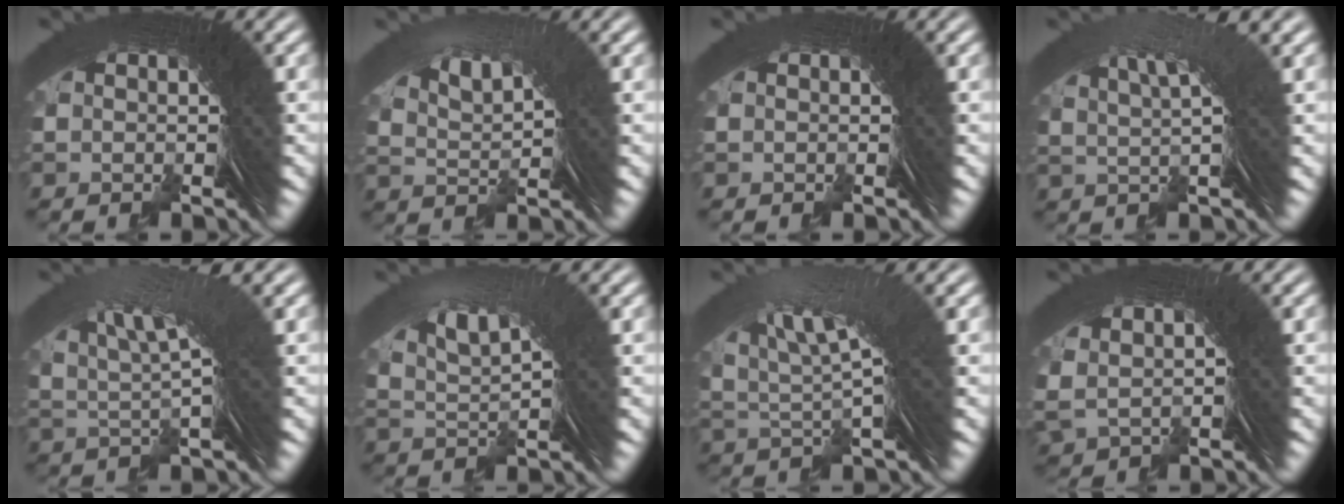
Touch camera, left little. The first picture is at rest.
{"total": 2.5, "force": [1.8, -0.7, 1.6], "torque": [-0.024, 0.008, 0.039]}
{"total": 0.0}
{"total": 4.3, "force": [2.4, -0.5, 3.6], "torque": [-0.036, 0.019, 0.040]}
{"total": 5.7, "force": [2.8, 0.8, 4.9], "torque": [-0.068, 0.011, 0.045]}
{"total": 3.7, "force": [2.1, 0.4, 2.9], "torque": [-0.048, 0.009, 0.040]}
{"total": 6.1, "force": [2.9, 1.4, 5.2], "torque": [-0.079, 0.012, 0.050]}
{"total": 2.3, "force": [1.2, 1.1, 1.5], "torque": [-0.034, 0.001, 0.033]}